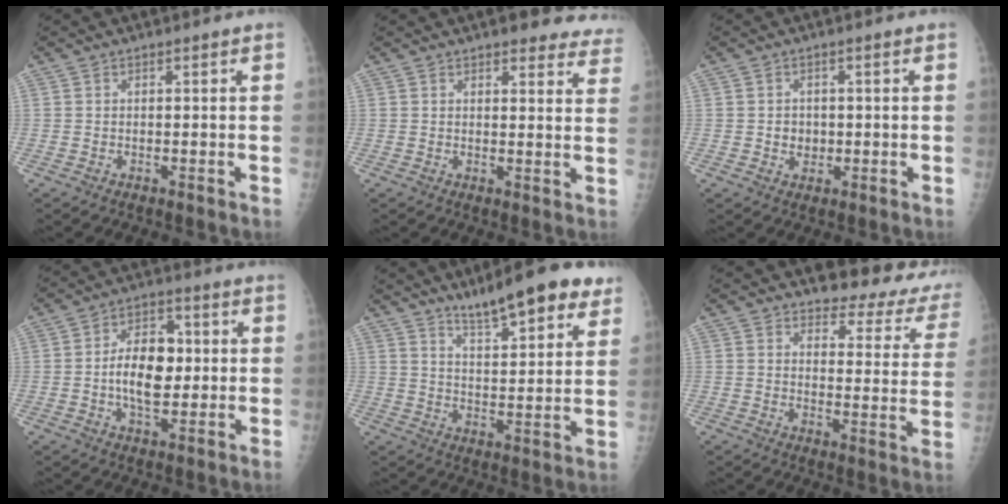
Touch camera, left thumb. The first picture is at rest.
{"total": 11.6, "force": [10.1, 3.6, 4.4], "torque": [0.004, -0.040, 0.093]}
{"total": 2.6, "force": [-0.1, 2.3, 1.1], "torque": [-0.002, 0.004, 0.002]}
{"total": 9.9, "force": [-0.3, 6.1, 7.8], "torque": [-0.106, 0.011, -0.009]}
{"total": 14.2, "force": [10.0, 3.5, 9.5], "torque": [-0.106, -0.044, 0.153]}
{"total": 14.1, "force": [12.5, 5.5, 3.7], "torque": [0.005, -0.094, 0.124]}